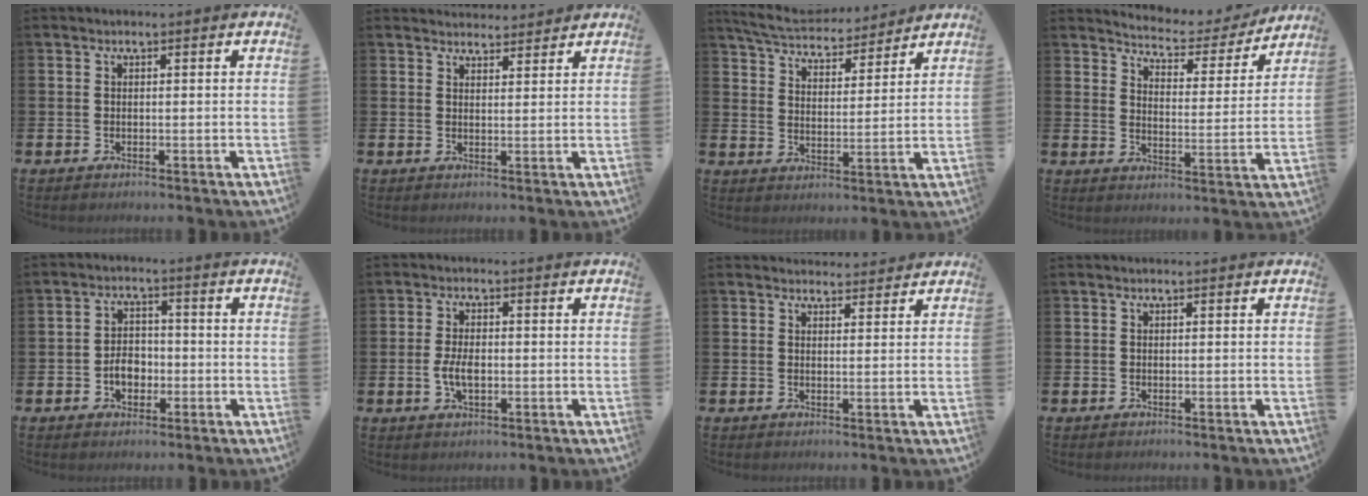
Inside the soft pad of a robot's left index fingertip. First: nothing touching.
{"total": 2.9, "force": [2.8, 0.6, -0.2], "torque": [0.007, -0.016, 0.051]}
{"total": 6.7, "force": [6.4, 1.4, 1.4], "torque": [-0.062, -0.036, 0.115]}
{"total": 4.8, "force": [4.7, 1.0, 0.4], "torque": [-0.031, -0.042, 0.074]}
{"total": 3.8, "force": [-1.1, 2.7, 2.3], "torque": [-0.029, -0.002, -0.027]}
{"total": 3.5, "force": [-0.4, 1.7, 3.1], "torque": [-0.063, 0.001, -0.010]}
{"total": 2.4, "force": [2.3, 0.6, -0.1], "torque": [0.006, -0.013, 0.041]}
{"total": 0.0}